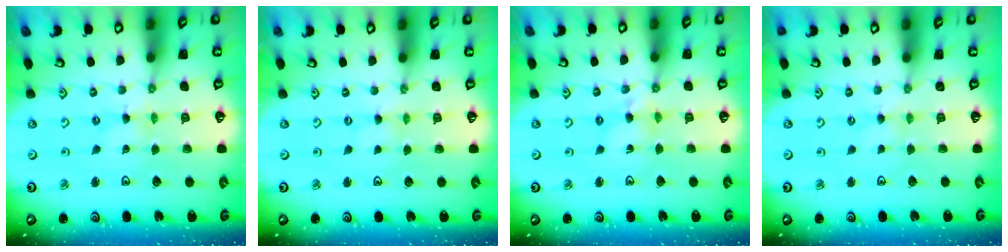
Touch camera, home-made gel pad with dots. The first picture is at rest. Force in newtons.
{"total": 0.0}
{"total": 4.0, "press": 4.0, "slide": 0.4}
{"total": 1.2, "press": 1.2, "slide": 0.3}